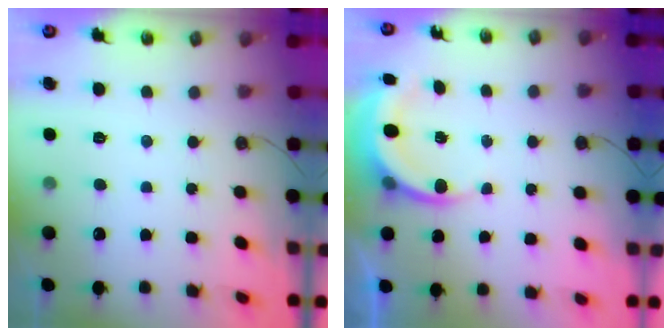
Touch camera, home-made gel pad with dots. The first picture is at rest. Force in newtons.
{"total": 5.7, "press": 5.6, "slide": 1.2}